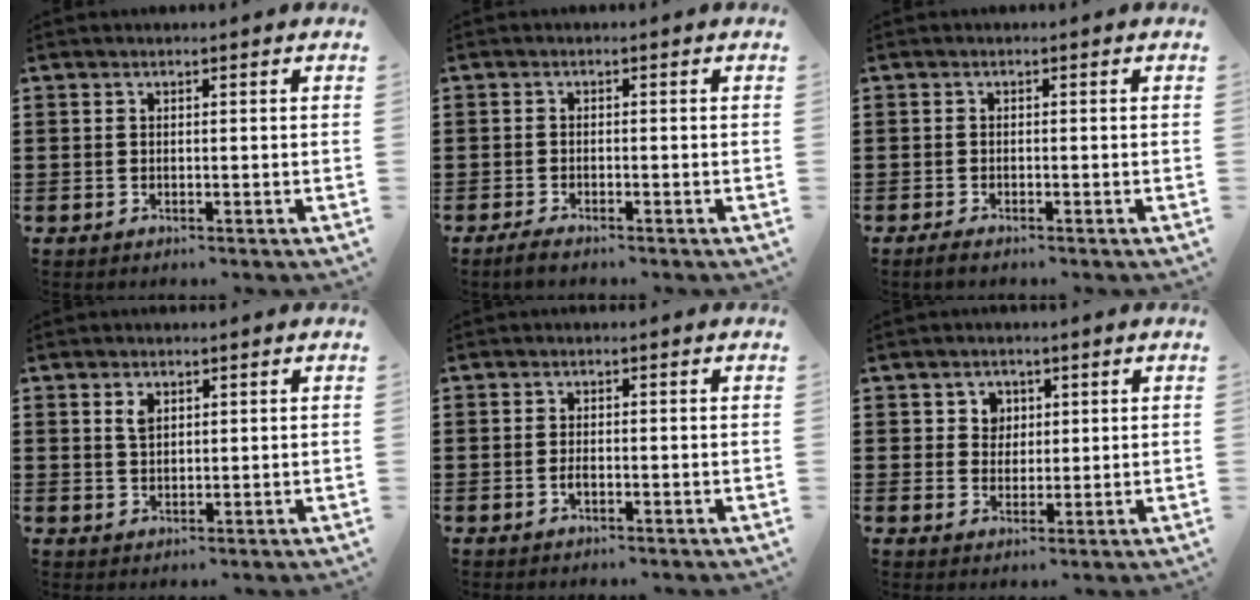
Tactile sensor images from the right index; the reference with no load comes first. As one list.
[{"total": 1.3, "force": [-1.2, 0.2, 0.5], "torque": [-0.010, 0.000, -0.022]}, {"total": 0.8, "force": [-0.8, 0.1, 0.3], "torque": [-0.008, -0.005, -0.014]}, {"total": 2.1, "force": [1.1, 1.2, 1.3], "torque": [-0.031, 0.004, 0.020]}, {"total": 1.2, "force": [-0.4, 0.5, 1.0], "torque": [-0.020, -0.003, -0.007]}, {"total": 3.0, "force": [1.2, 2.7, 0.5], "torque": [-0.015, 0.009, 0.017]}]